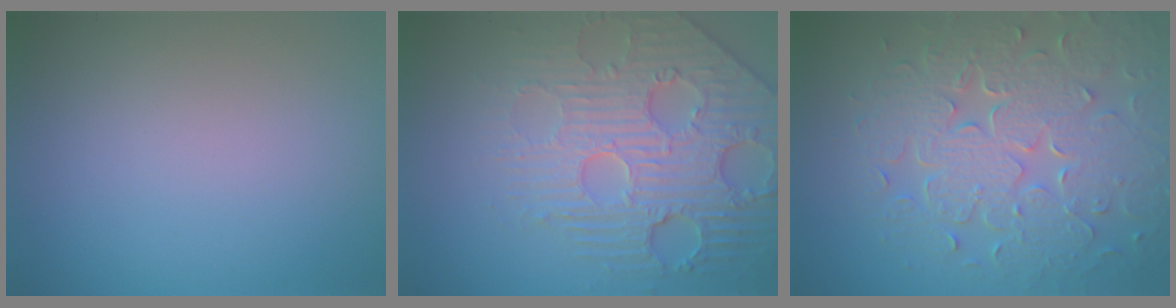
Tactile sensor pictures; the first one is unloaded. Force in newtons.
{"total": 6.7, "press": 5.5, "slide": 3.8}
{"total": 8.9, "press": 6.2, "slide": 6.4}